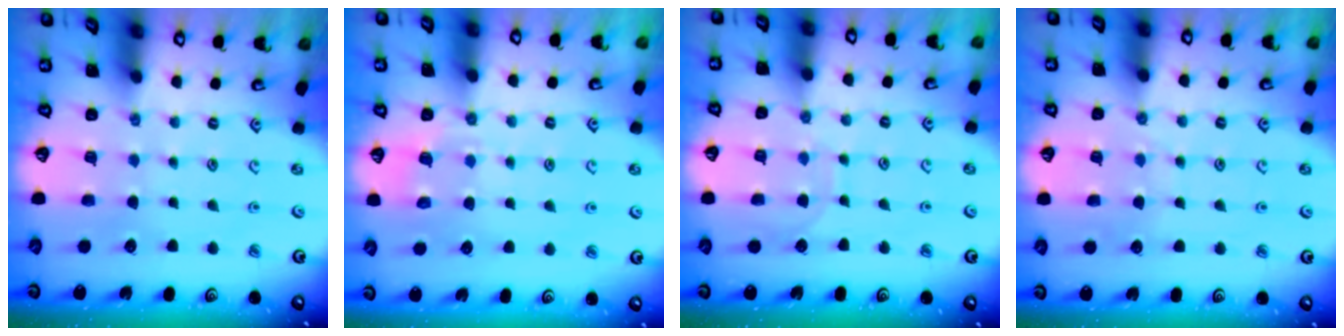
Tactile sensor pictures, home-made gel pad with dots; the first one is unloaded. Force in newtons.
{"total": 5.2, "press": 5.1, "slide": 1.1}
{"total": 6.4, "press": 6.4, "slide": 0.2}
{"total": 4.5, "press": 4.5, "slide": 0.6}